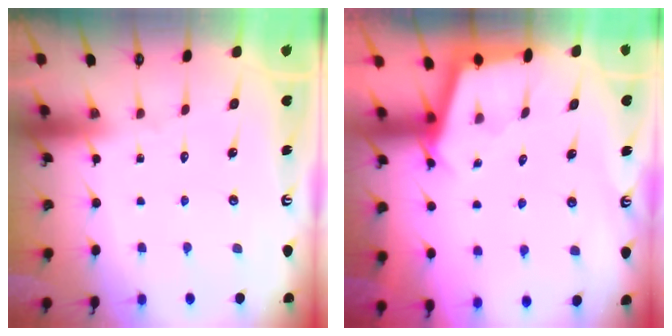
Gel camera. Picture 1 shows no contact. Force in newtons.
{"total": 3.0, "press": 3.0, "slide": 0.3}